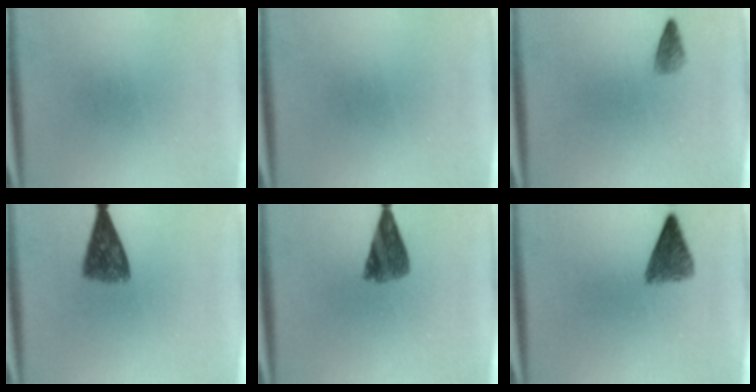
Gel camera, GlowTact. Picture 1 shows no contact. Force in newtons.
{"total": 0.0}
{"total": 1.5}
{"total": 6.1}
{"total": 5.9}
{"total": 4.3}